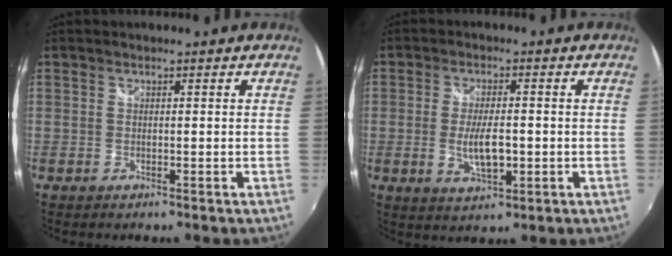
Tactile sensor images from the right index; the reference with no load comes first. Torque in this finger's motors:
{"motor_torque": [0.21, -0.11, 0.23, 0.09]}